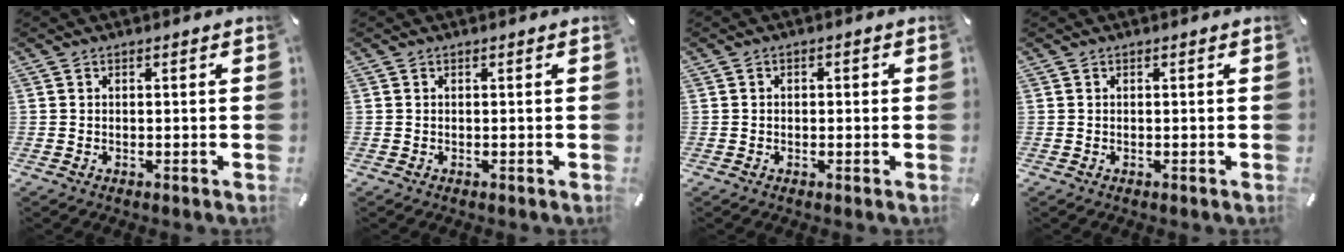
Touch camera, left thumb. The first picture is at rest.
{"total": 0.0}
{"total": 1.2, "force": [-0.4, 1.0, 0.6], "torque": [-0.012, 0.006, -0.010]}
{"total": 0.0}